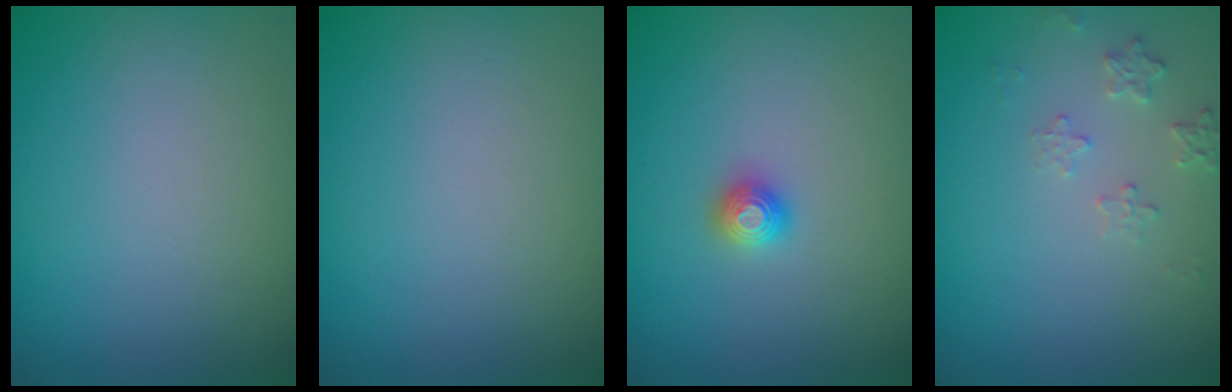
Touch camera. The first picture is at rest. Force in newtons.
{"total": 0.0}
{"total": 1.2, "press": 1.2, "slide": 0.2}
{"total": 1.6, "press": 1.6, "slide": 0.4}